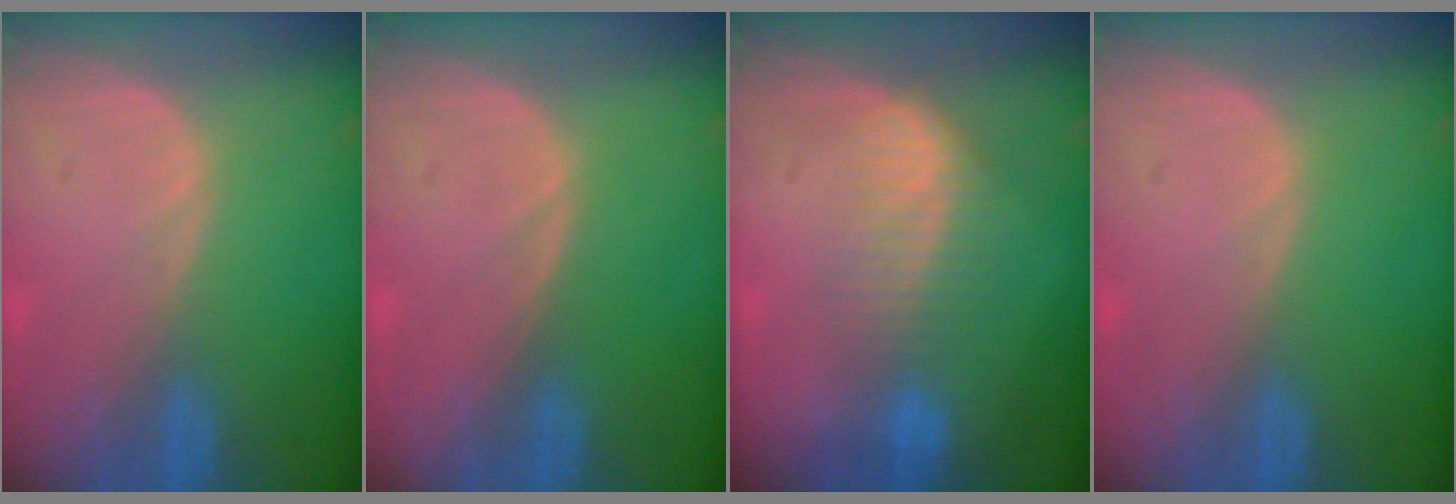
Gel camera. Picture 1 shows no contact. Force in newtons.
{"total": 0.0}
{"total": 7.1, "press": 6.3, "slide": 3.3}
{"total": 0.0}